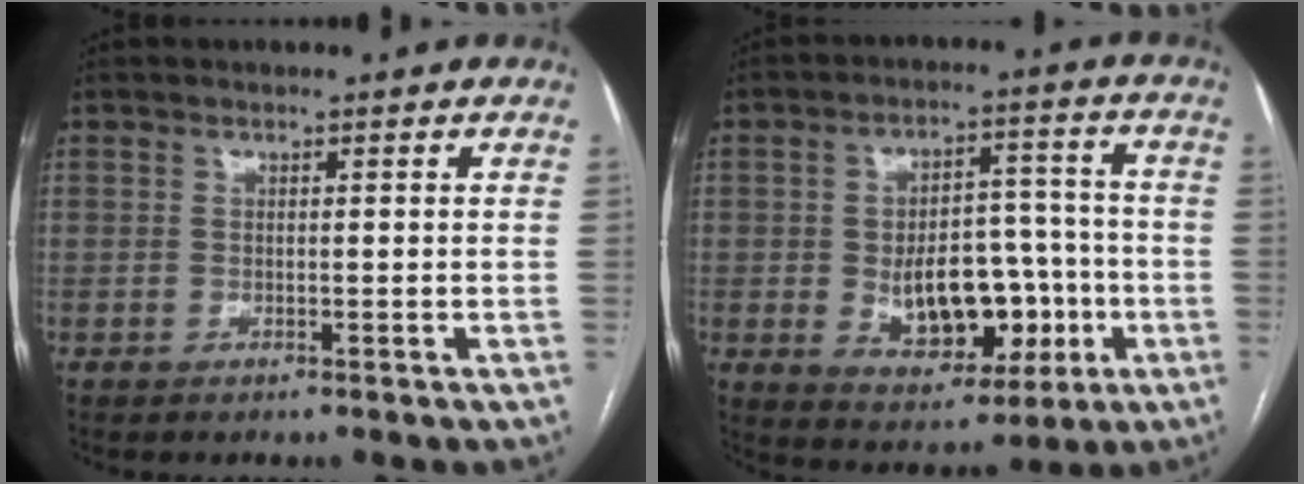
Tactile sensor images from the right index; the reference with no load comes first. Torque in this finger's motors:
{"motor_torque": [0.42, -0.18, 0.44, 0.12]}